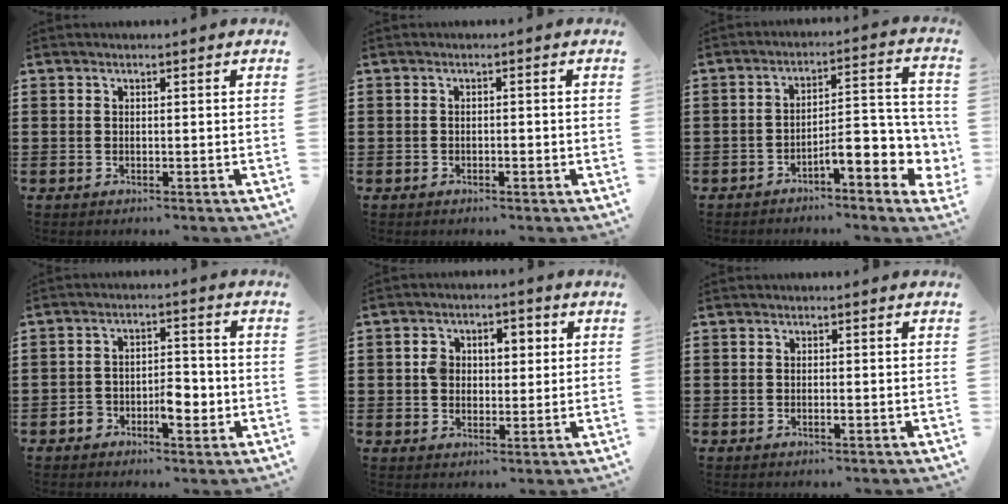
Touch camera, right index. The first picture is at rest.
{"total": 0.8, "force": [-0.6, 0.4, 0.4], "torque": [-0.010, -0.002, -0.011]}
{"total": 7.3, "force": [-3.8, 2.3, 5.8], "torque": [-0.079, -0.014, -0.071]}
{"total": 5.5, "force": [-2.3, 3.2, 3.8], "torque": [-0.065, 0.012, -0.041]}
{"total": 4.4, "force": [0.6, 3.2, 3.0], "torque": [-0.053, 0.008, 0.000]}
{"total": 0.7, "force": [-0.3, 0.1, 0.6], "torque": [-0.011, -0.004, -0.005]}